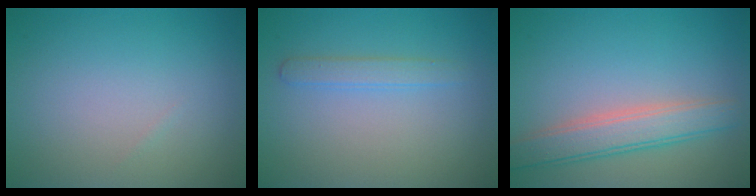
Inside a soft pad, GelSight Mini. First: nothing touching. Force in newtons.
{"total": 1.6, "press": 1.6, "slide": 0.1}
{"total": 4.1, "press": 4.1, "slide": 0.3}